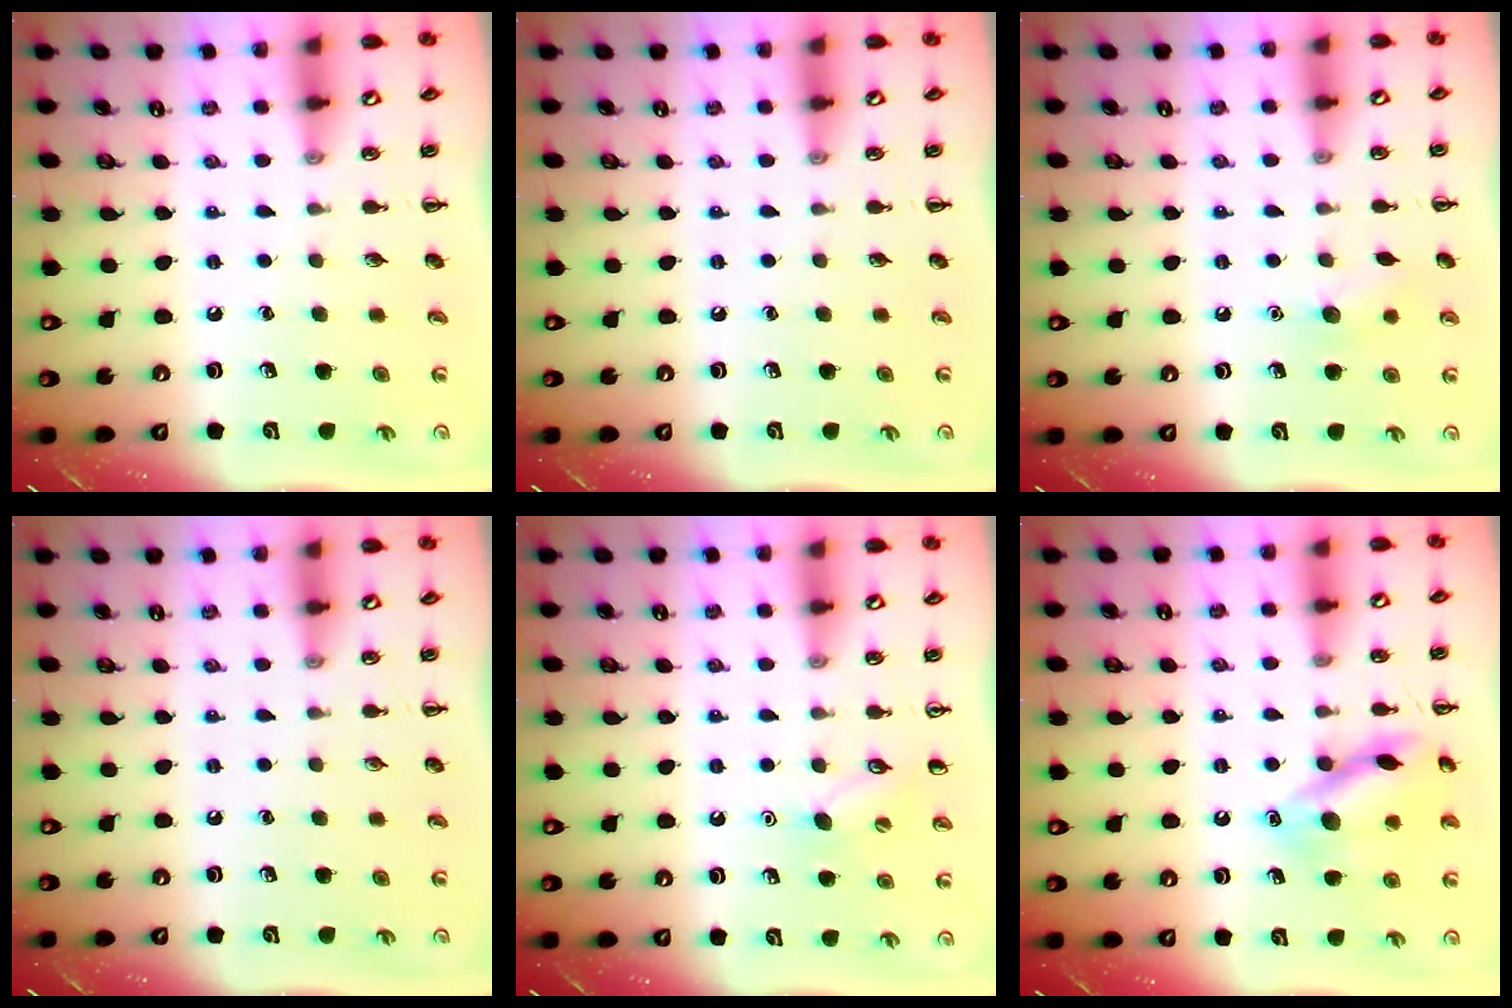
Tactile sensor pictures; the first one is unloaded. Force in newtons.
{"total": 0.0}
{"total": 7.6, "press": 7.4, "slide": 2.0}
{"total": 0.0}
{"total": 6.4, "press": 6.2, "slide": 1.7}
{"total": 14.4, "press": 14.3, "slide": 1.4}